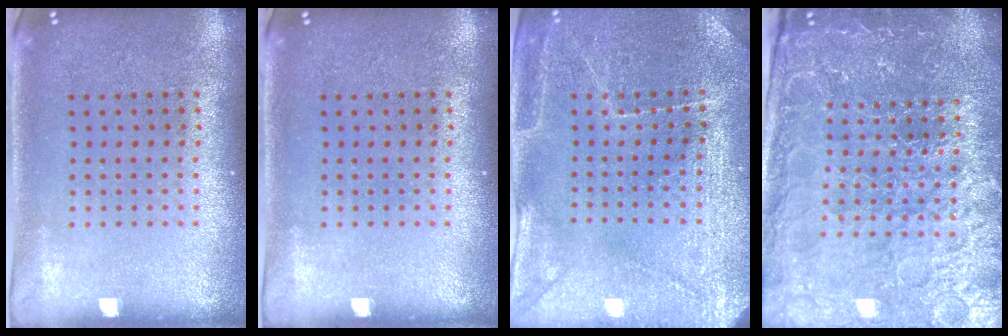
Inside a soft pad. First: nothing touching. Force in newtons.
{"total": 0.0}
{"total": 3.2, "press": 3.2, "slide": 0.4}
{"total": 5.0, "press": 4.6, "slide": 1.8}